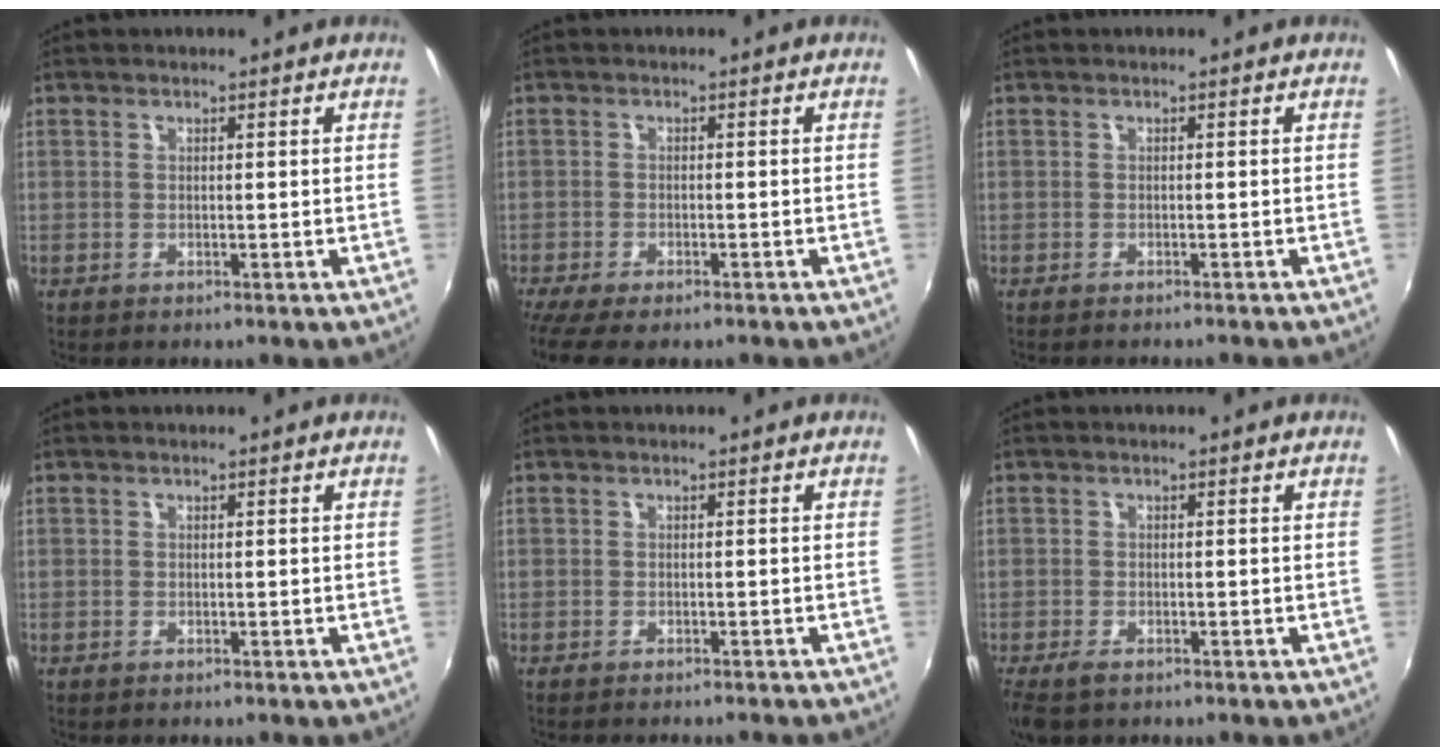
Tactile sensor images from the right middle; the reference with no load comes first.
{"total": 5.8, "force": [-4.8, 1.3, 3.1], "torque": [-0.073, -0.034, -0.080]}
{"total": 2.2, "force": [-2.0, 0.3, 0.8], "torque": [-0.023, -0.012, -0.031]}
{"total": 0.0}
{"total": 2.9, "force": [-2.6, 0.3, 1.1], "torque": [-0.028, -0.012, -0.039]}
{"total": 3.9, "force": [-2.7, 1.5, 2.3], "torque": [-0.055, -0.017, -0.048]}